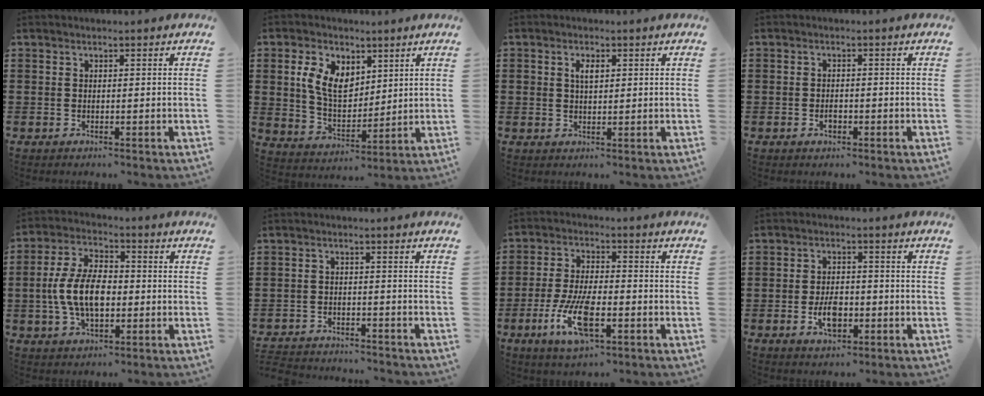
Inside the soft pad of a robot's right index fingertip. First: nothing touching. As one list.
[{"total": 7.5, "force": [3.0, 4.7, 5.1], "torque": [-0.115, 0.014, 0.056]}, {"total": 2.2, "force": [0.8, 1.2, 1.7], "torque": [-0.036, 0.007, 0.013]}, {"total": 1.5, "force": [-0.7, 0.8, 1.1], "torque": [-0.022, -0.002, -0.013]}, {"total": 9.0, "force": [-0.9, 4.7, 7.6], "torque": [-0.175, 0.001, -0.024]}, {"total": 2.9, "force": [-2.9, 0.0, -0.2], "torque": [-0.005, -0.004, -0.062]}, {"total": 10.0, "force": [-4.0, 3.5, 8.5], "torque": [-0.187, -0.010, -0.074]}, {"total": 5.1, "force": [-1.6, 2.7, 4.0], "torque": [-0.076, -0.002, -0.032]}]